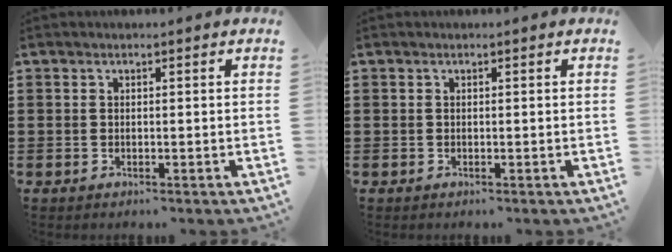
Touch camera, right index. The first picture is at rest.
{"total": 0.0}